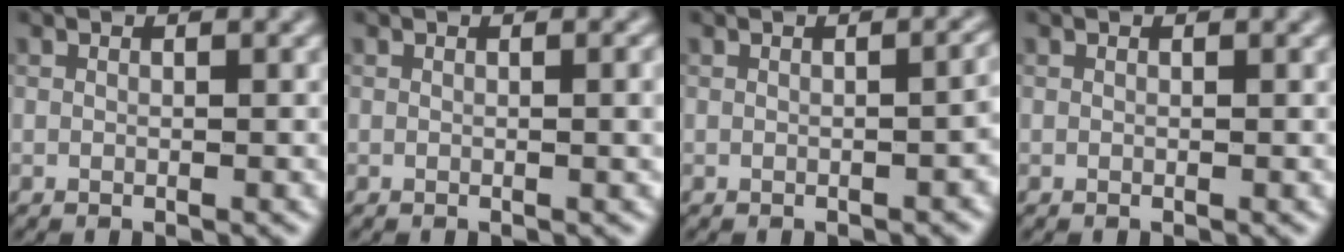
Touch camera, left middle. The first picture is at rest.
{"total": 1.5, "force": [0.1, 0.4, 1.4], "torque": [-0.016, 0.002, -0.001]}
{"total": 2.0, "force": [-0.6, 0.8, 1.8], "torque": [-0.019, 0.003, -0.007]}
{"total": 0.0}